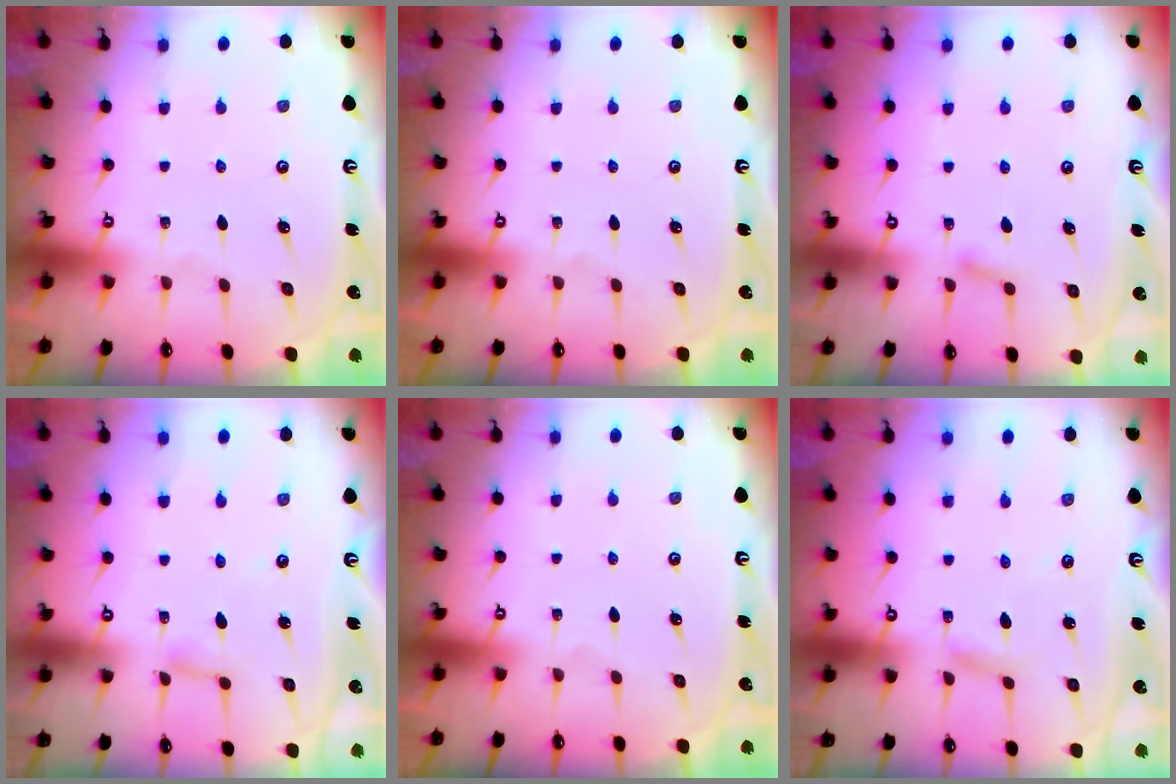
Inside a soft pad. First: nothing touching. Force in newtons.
{"total": 0.0}
{"total": 6.1, "press": 6.0, "slide": 0.8}
{"total": 2.4, "press": 2.4, "slide": 0.1}
{"total": 0.0}
{"total": 2.8, "press": 2.8, "slide": 0.1}